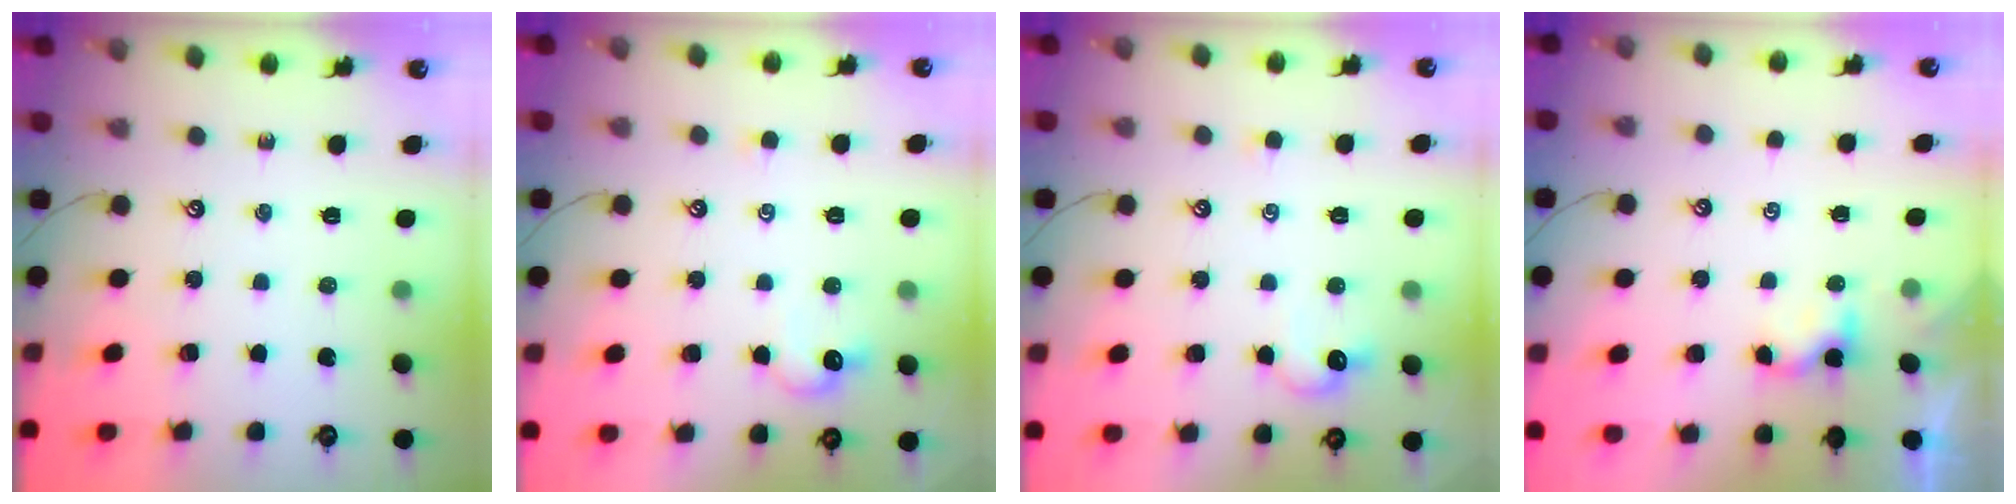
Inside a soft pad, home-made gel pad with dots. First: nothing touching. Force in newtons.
{"total": 1.9, "press": 1.8, "slide": 0.6}
{"total": 1.9, "press": 1.8, "slide": 0.6}
{"total": 2.9, "press": 2.9, "slide": 0.2}